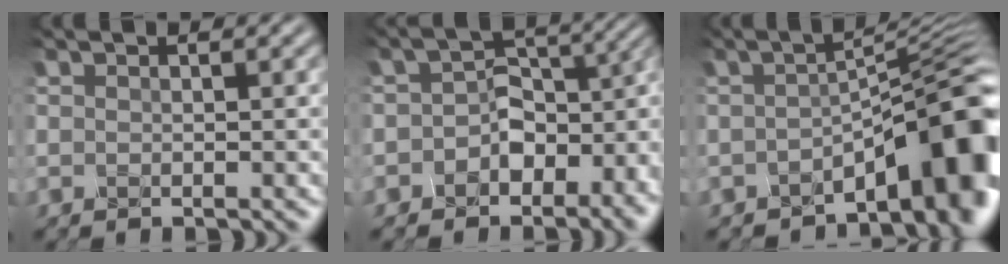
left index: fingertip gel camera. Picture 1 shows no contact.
{"total": 6.9, "force": [-2.7, 5.2, 3.6], "torque": [-0.036, 0.003, -0.050]}
{"total": 9.1, "force": [-4.3, 2.6, 7.6], "torque": [-0.082, 0.017, -0.071]}